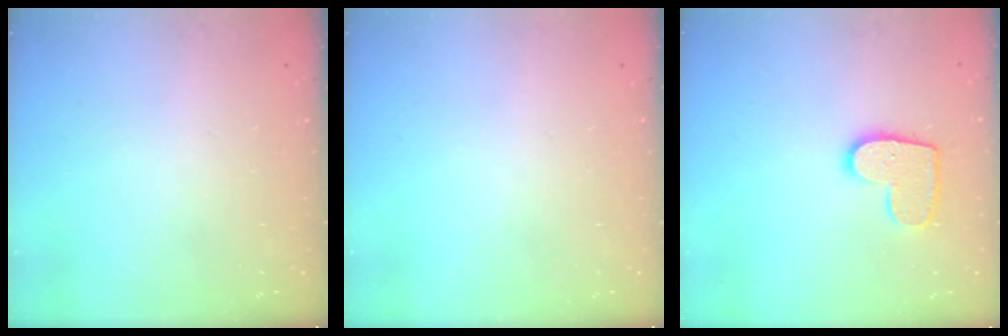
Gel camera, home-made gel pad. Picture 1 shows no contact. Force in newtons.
{"total": 0.0}
{"total": 10.8, "press": 10.8, "slide": 0.5}